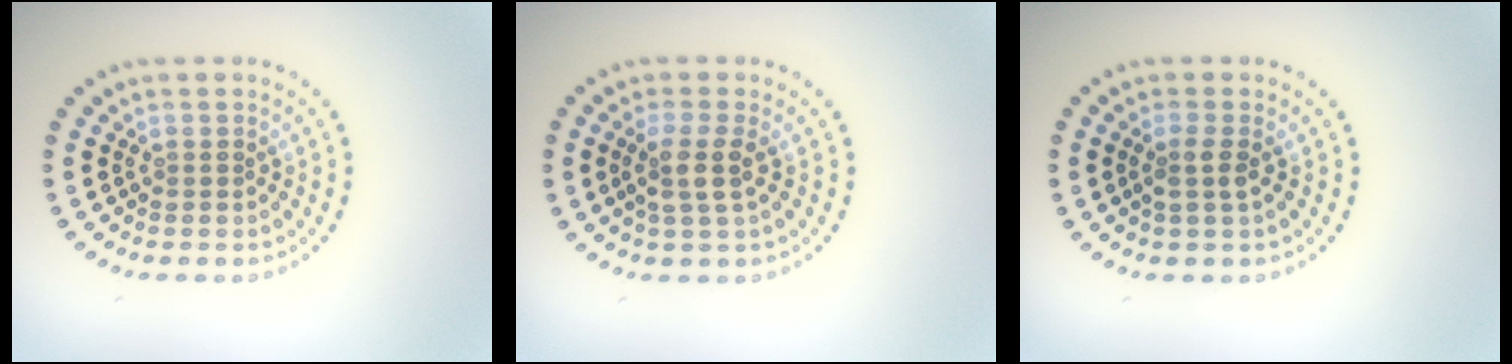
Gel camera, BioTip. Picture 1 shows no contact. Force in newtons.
{"total": 2.4, "press": 2.0, "slide": 1.3}
{"total": 1.6, "press": 1.3, "slide": 0.9}